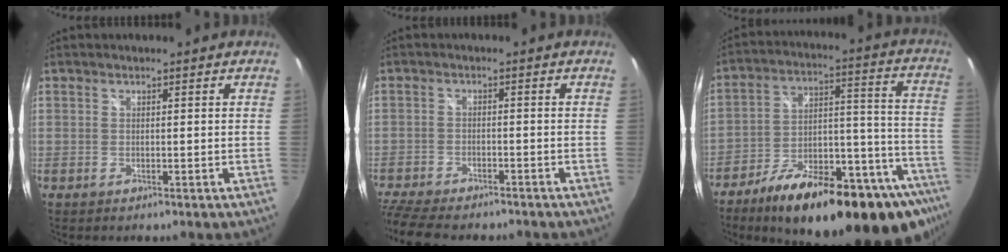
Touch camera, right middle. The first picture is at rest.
{"total": 12.3, "force": [-10.6, 3.3, 5.3], "torque": [-0.138, -0.028, -0.178]}
{"total": 31.0, "force": [-21.8, 10.3, 19.5], "torque": [-0.255, 0.006, -0.304]}